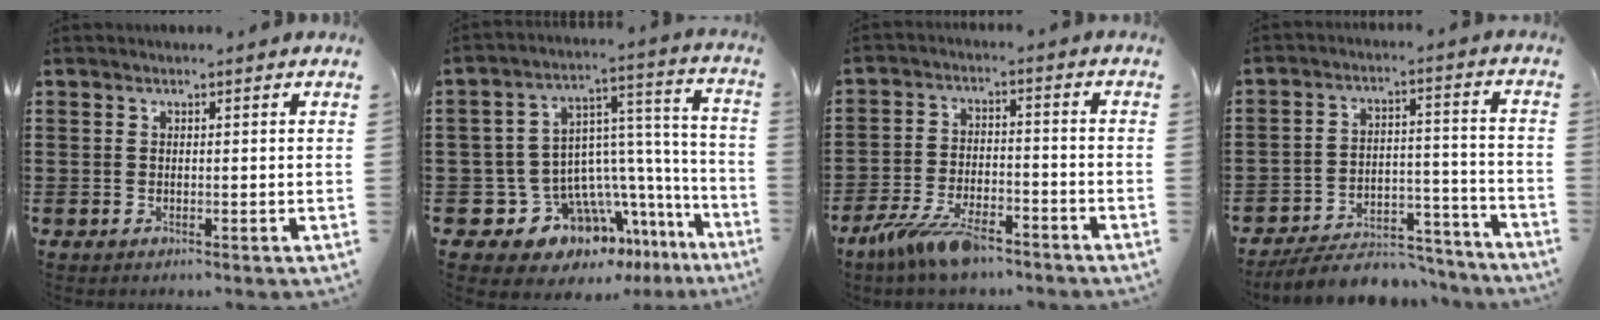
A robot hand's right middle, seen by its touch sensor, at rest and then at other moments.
{"total": 9.0, "force": [-5.6, 6.5, 2.6], "torque": [-0.082, -0.025, -0.098]}
{"total": 8.7, "force": [-6.5, 2.4, 5.2], "torque": [-0.116, -0.001, -0.123]}
{"total": 7.4, "force": [-7.0, 1.7, 1.9], "torque": [-0.025, 0.025, -0.133]}